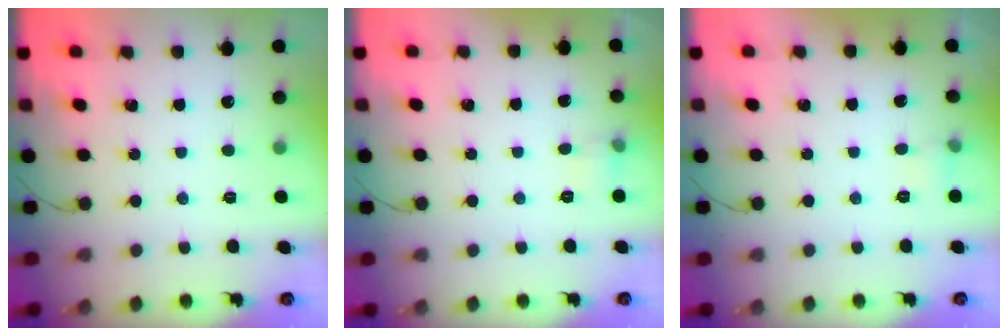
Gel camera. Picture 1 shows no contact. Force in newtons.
{"total": 4.4, "press": 4.2, "slide": 1.2}
{"total": 4.9, "press": 3.3, "slide": 3.6}